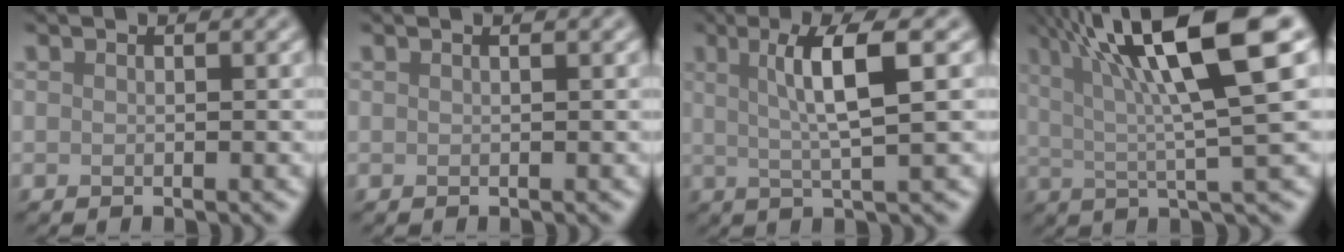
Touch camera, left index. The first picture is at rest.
{"total": 0.7, "force": [0.3, 0.3, 0.5], "torque": [-0.002, 0.003, -0.001]}
{"total": 5.6, "force": [1.5, 0.9, 5.3], "torque": [-0.087, 0.007, 0.025]}
{"total": 12.5, "force": [4.6, 2.4, 11.4], "torque": [-0.157, 0.023, 0.068]}